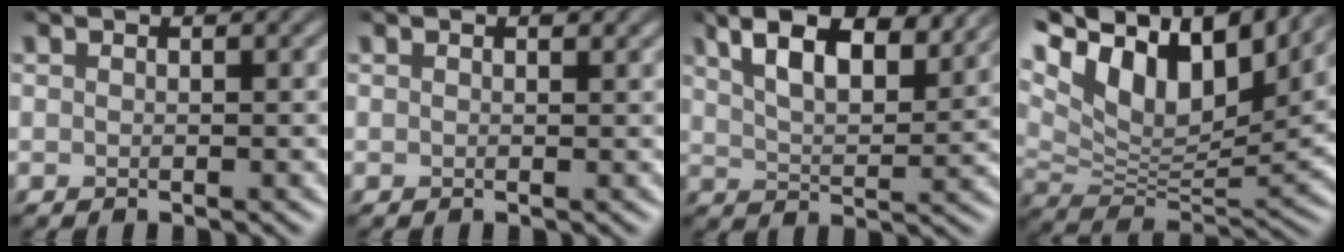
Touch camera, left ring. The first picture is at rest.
{"total": 0.8, "force": [0.4, 0.4, 0.5], "torque": [-0.005, 0.001, 0.007]}
{"total": 7.5, "force": [4.9, 2.7, 5.0], "torque": [-0.089, 0.009, 0.085]}
{"total": 11.7, "force": [7.3, 4.7, 7.8], "torque": [-0.137, 0.019, 0.130]}